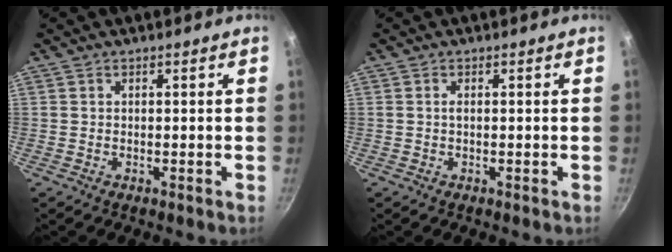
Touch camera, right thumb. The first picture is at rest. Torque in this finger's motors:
{"motor_torque": [0.32, 0.46, 0.18, -0.33, 0.05]}